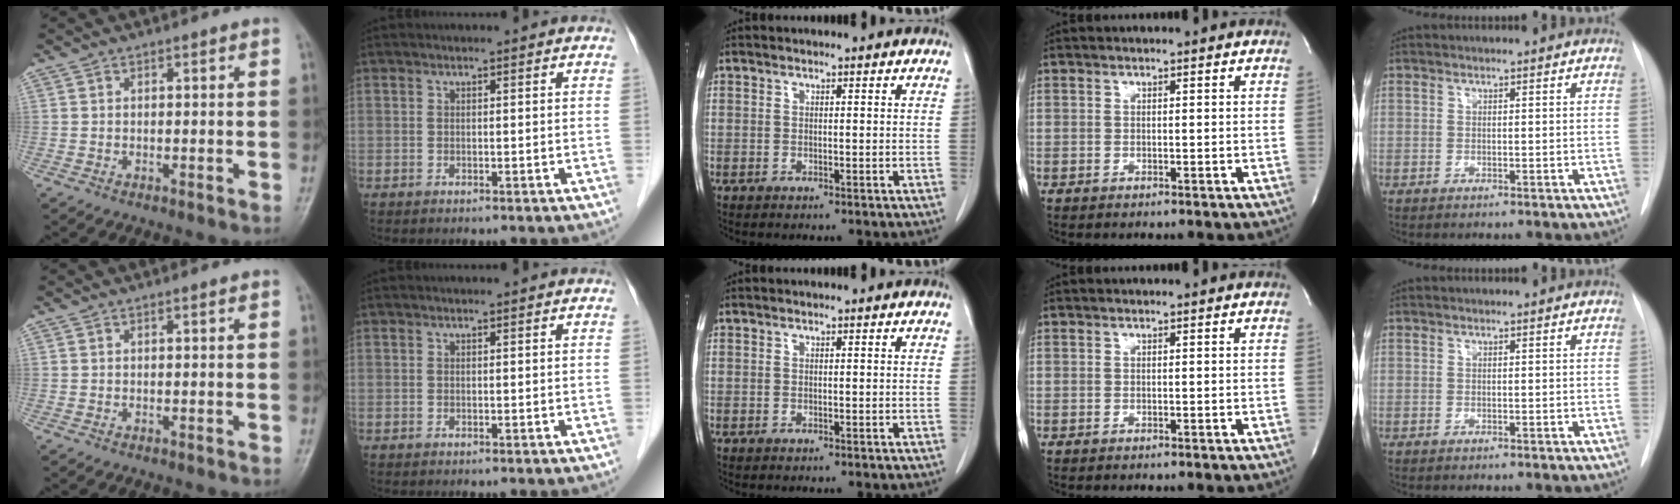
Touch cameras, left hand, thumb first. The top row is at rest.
{}